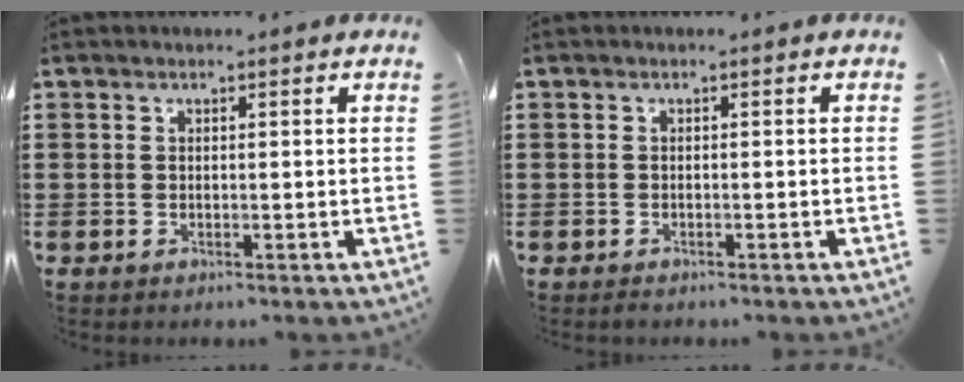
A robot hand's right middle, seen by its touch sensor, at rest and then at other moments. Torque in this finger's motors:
{"motor_torque": [-0.23, 0.32, -0.02, 0.01]}